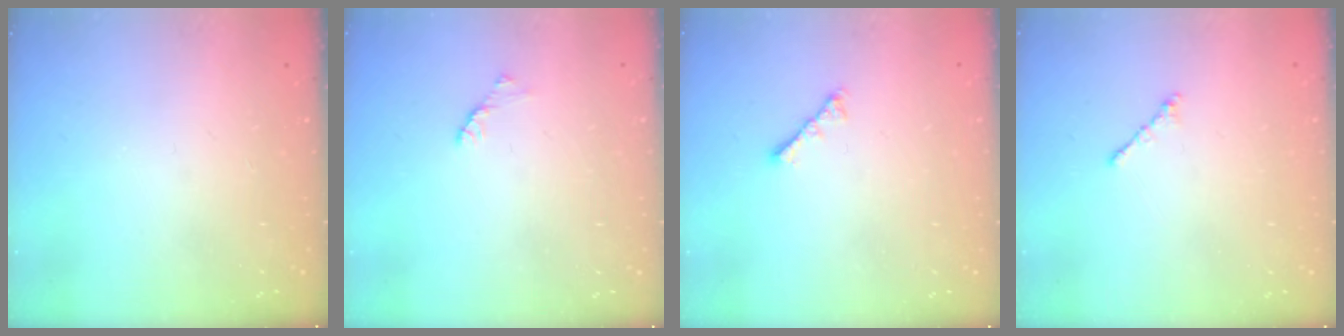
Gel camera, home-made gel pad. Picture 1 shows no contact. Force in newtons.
{"total": 1.7, "press": 1.6, "slide": 0.4}
{"total": 3.4, "press": 3.4, "slide": 0.6}
{"total": 0.9, "press": 0.7, "slide": 0.5}